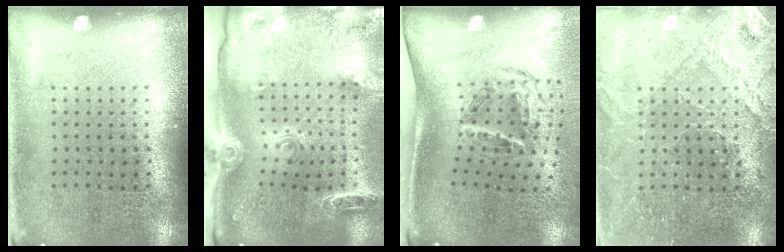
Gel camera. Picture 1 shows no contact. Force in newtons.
{"total": 2.6, "press": 1.9, "slide": 1.7}
{"total": 2.0, "press": 1.3, "slide": 1.5}
{"total": 3.0, "press": 2.9, "slide": 0.4}